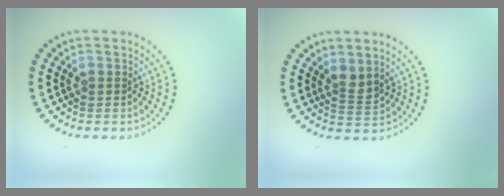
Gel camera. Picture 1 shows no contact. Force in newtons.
{"total": 1.7, "press": 1.4, "slide": 1.1}